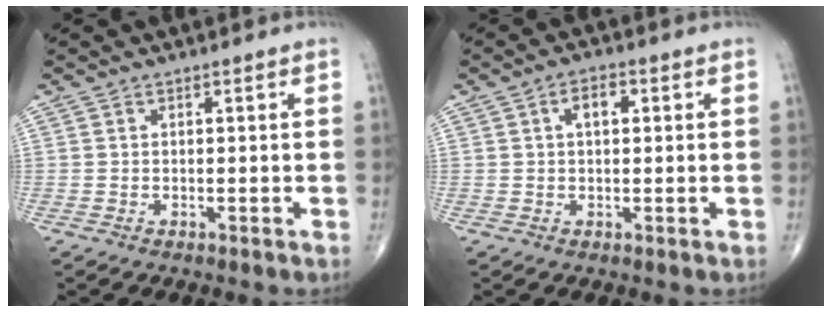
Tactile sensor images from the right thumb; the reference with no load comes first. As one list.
[{"total": 3.5, "force": [0.8, 2.0, 2.8], "torque": [-0.043, 0.009, 0.010]}]